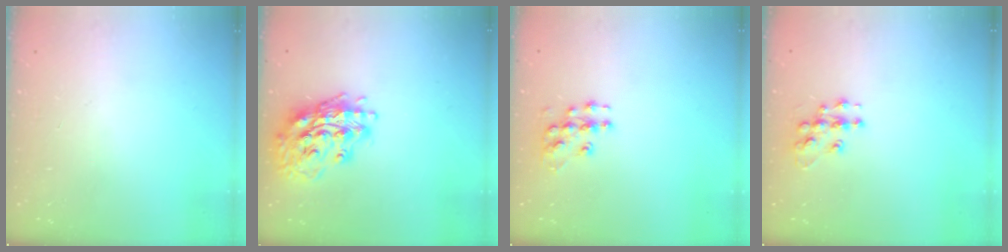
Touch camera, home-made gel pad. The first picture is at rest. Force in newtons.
{"total": 17.6, "press": 17.5, "slide": 2.3}
{"total": 8.9, "press": 8.8, "slide": 0.6}
{"total": 9.4, "press": 9.4, "slide": 0.5}